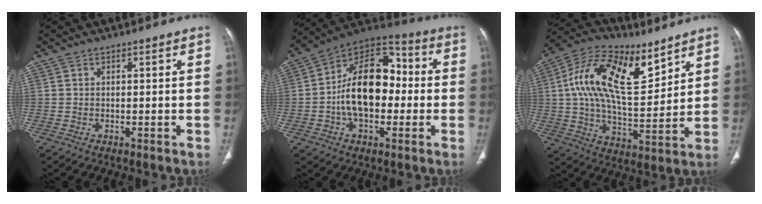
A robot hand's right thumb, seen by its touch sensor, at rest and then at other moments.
{"total": 18.5, "force": [-1.2, 11.7, 14.3], "torque": [-0.208, 0.040, -0.029]}
{"total": 20.3, "force": [8.3, 9.6, 15.8], "torque": [-0.265, -0.022, 0.144]}